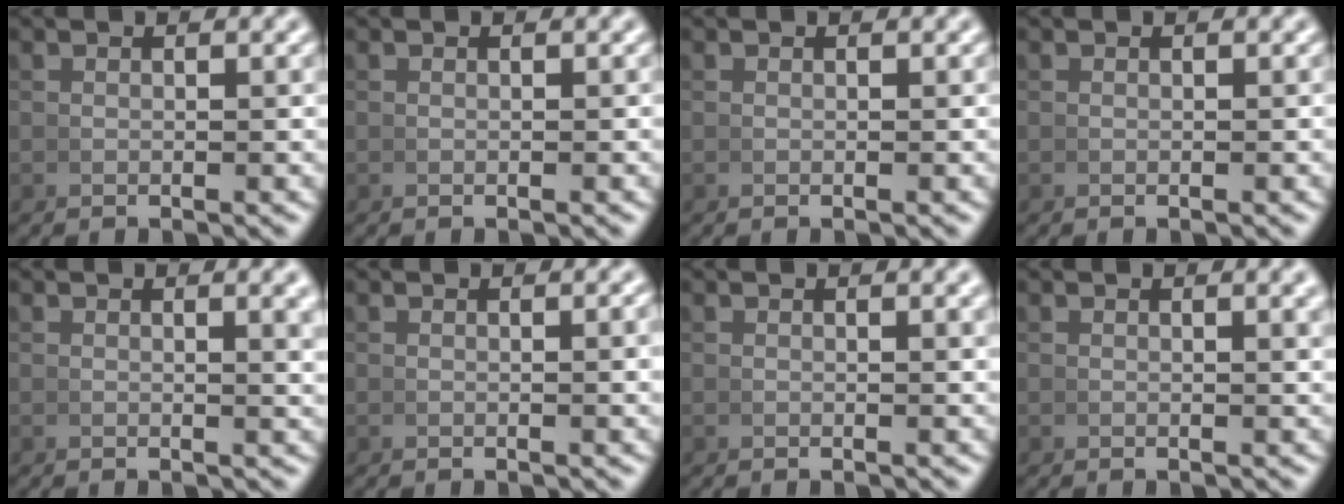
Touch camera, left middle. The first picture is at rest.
{"total": 0.0}
{"total": 0.0}
{"total": 0.0}
{"total": 1.3, "force": [0.8, 0.0, 1.0], "torque": [-0.015, 0.002, 0.012]}
{"total": 0.7, "force": [0.2, 0.1, 0.6], "torque": [-0.007, 0.007, 0.002]}
{"total": 0.6, "force": [0.4, 0.0, 0.5], "torque": [-0.007, 0.003, 0.006]}
{"total": 0.9, "force": [0.6, 0.0, 0.7], "torque": [-0.011, 0.004, 0.009]}